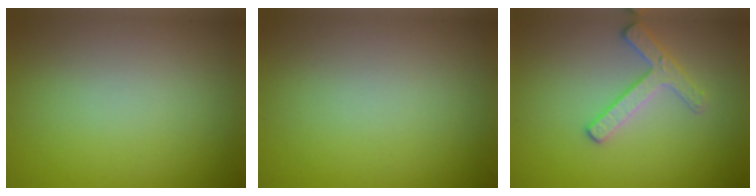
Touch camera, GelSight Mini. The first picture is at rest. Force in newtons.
{"total": 0.0}
{"total": 2.6, "press": 2.6, "slide": 0.3}